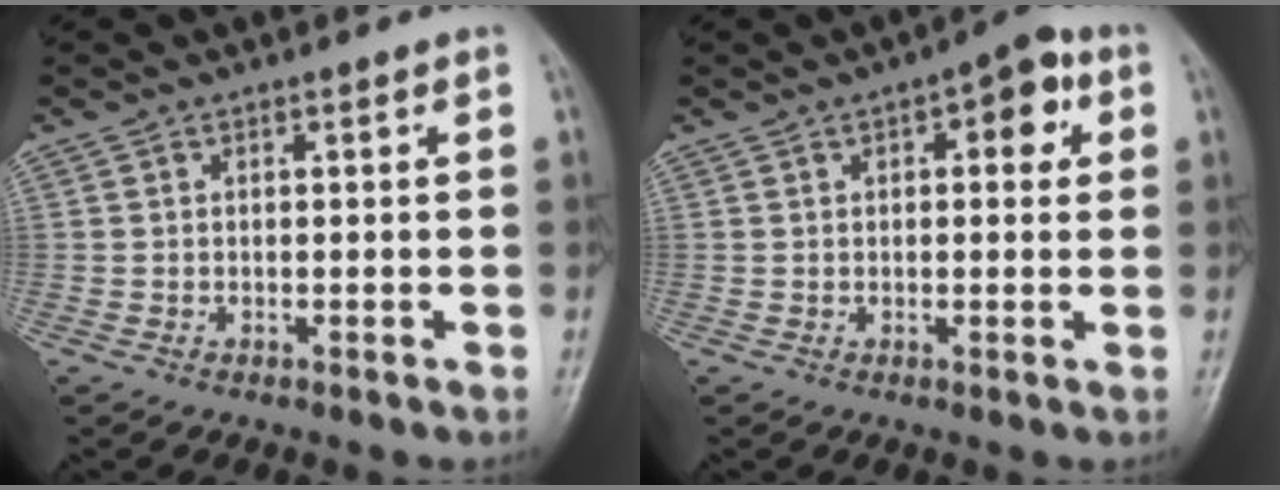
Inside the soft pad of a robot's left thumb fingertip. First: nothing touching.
{"total": 6.8, "force": [2.4, 3.1, 5.6], "torque": [-0.045, 0.005, 0.020]}